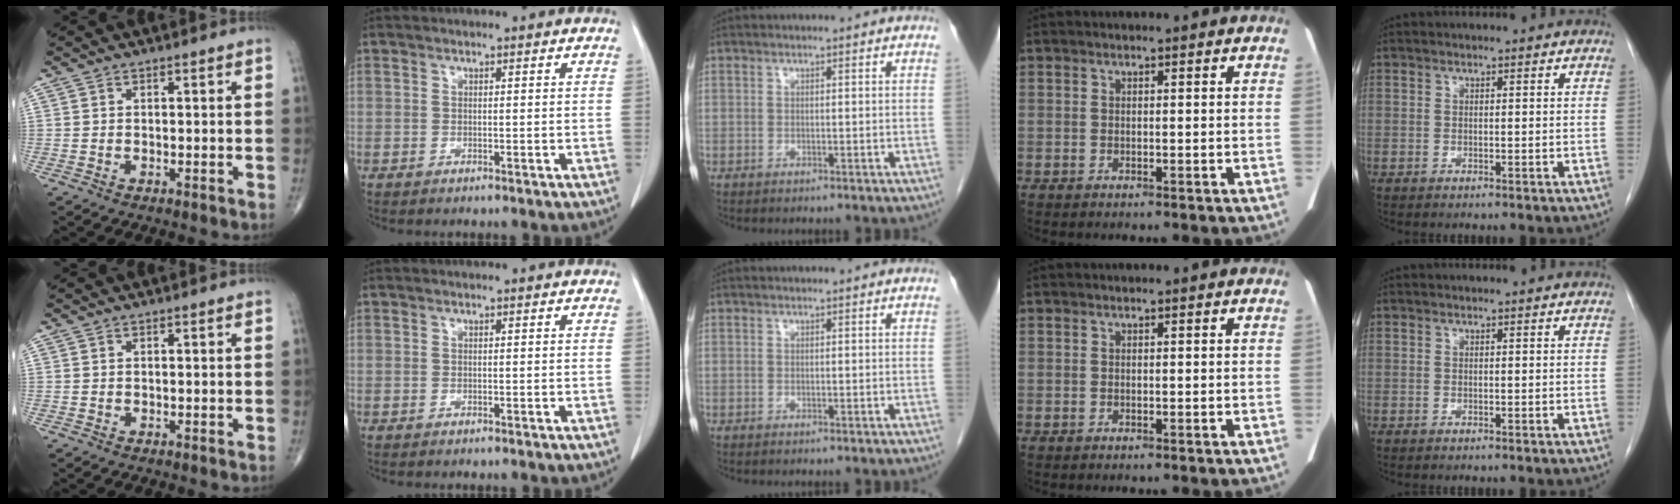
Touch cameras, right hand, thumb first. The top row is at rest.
{}